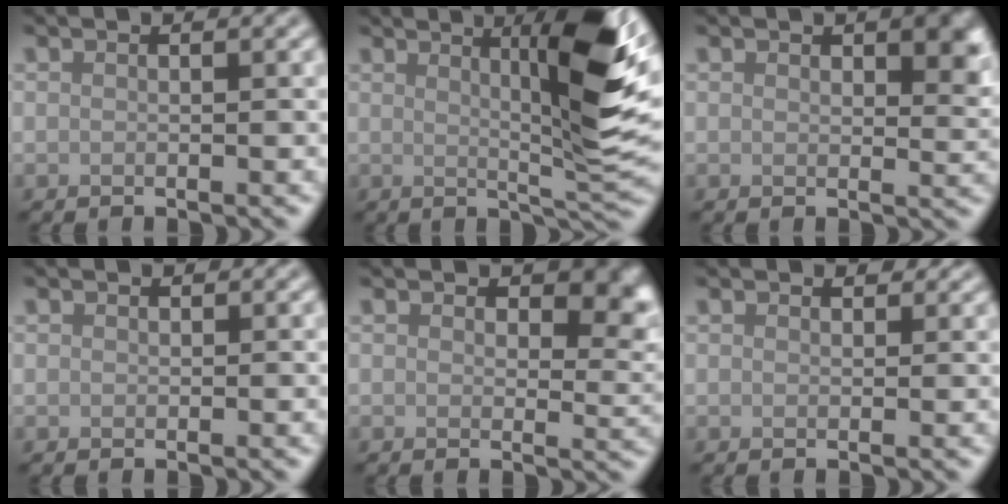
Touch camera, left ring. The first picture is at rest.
{"total": 9.2, "force": [2.9, 1.1, 8.7], "torque": [-0.116, -0.001, 0.049]}
{"total": 4.4, "force": [1.5, 2.3, 3.5], "torque": [-0.036, -0.002, 0.028]}
{"total": 0.6, "force": [0.2, 0.6, 0.0], "torque": [0.005, -0.002, 0.002]}
{"total": 4.8, "force": [1.8, 2.8, 3.4], "torque": [-0.039, -0.009, 0.023]}
{"total": 1.2, "force": [0.8, 0.8, 0.4], "torque": [-0.006, -0.003, 0.014]}